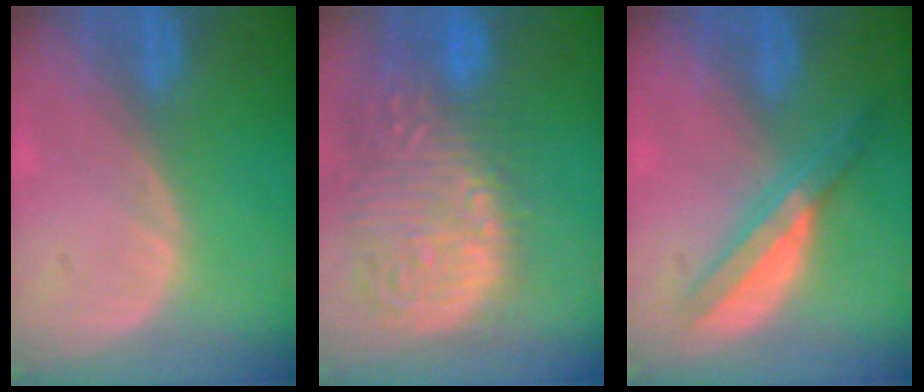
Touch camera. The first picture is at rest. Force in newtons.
{"total": 15.4, "press": 12.6, "slide": 8.8}
{"total": 5.7, "press": 5.3, "slide": 1.9}